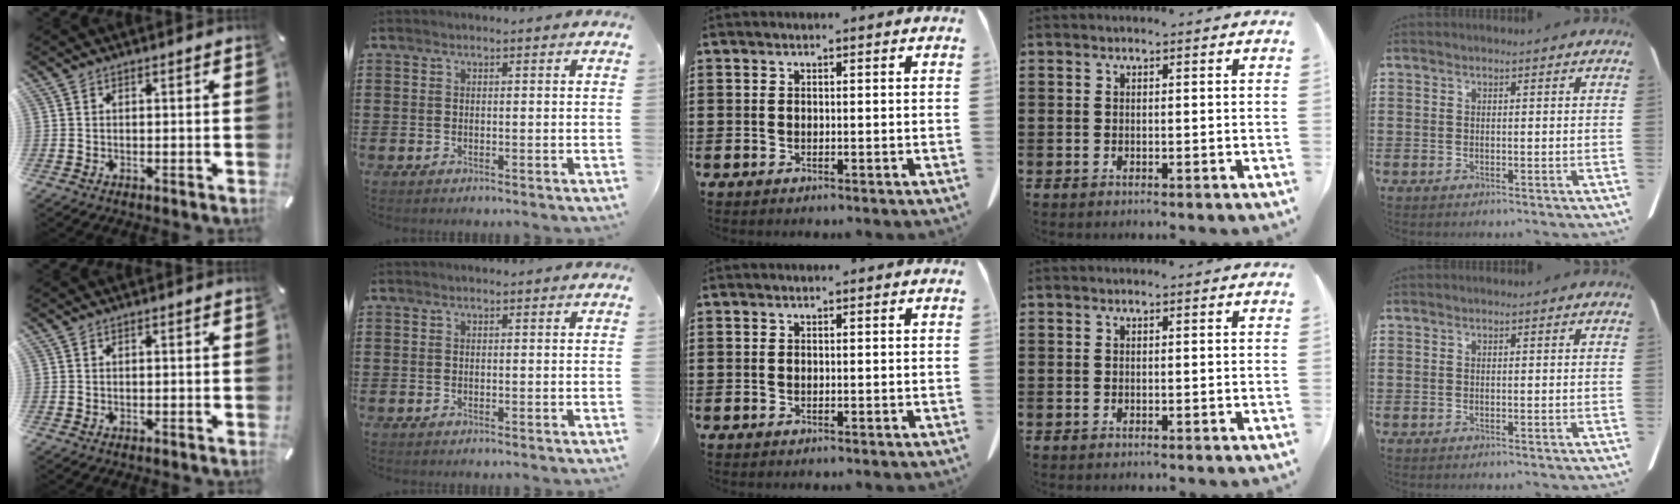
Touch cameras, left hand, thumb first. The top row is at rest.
{}